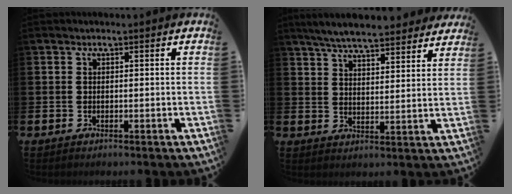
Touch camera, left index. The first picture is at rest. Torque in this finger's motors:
{"motor_torque": [0.22, -0.27, 0.76, 0.21]}